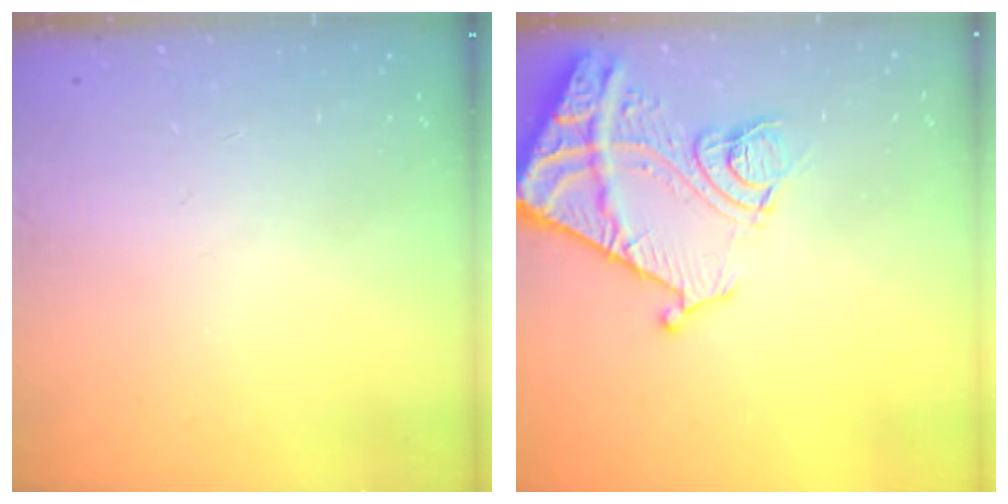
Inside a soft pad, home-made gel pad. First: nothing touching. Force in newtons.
{"total": 17.2, "press": 17.1, "slide": 2.0}